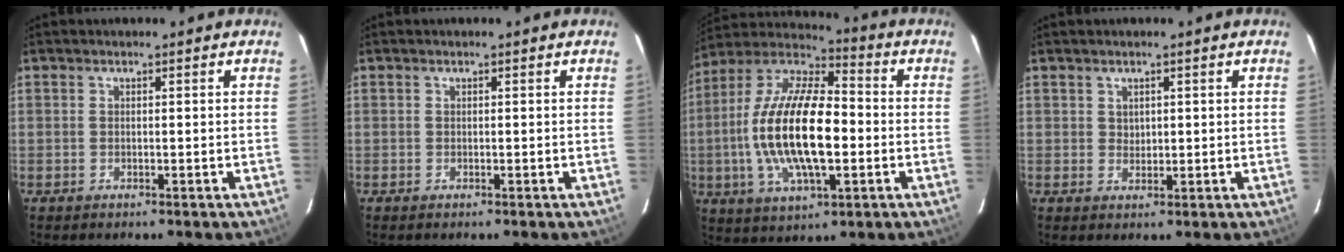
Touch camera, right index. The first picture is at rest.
{"total": 0.0}
{"total": 20.7, "force": [-2.4, 8.3, 18.8], "torque": [-0.375, -0.002, -0.049]}
{"total": 1.1, "force": [0.6, 1.0, 0.2], "torque": [0.001, 0.002, 0.012]}